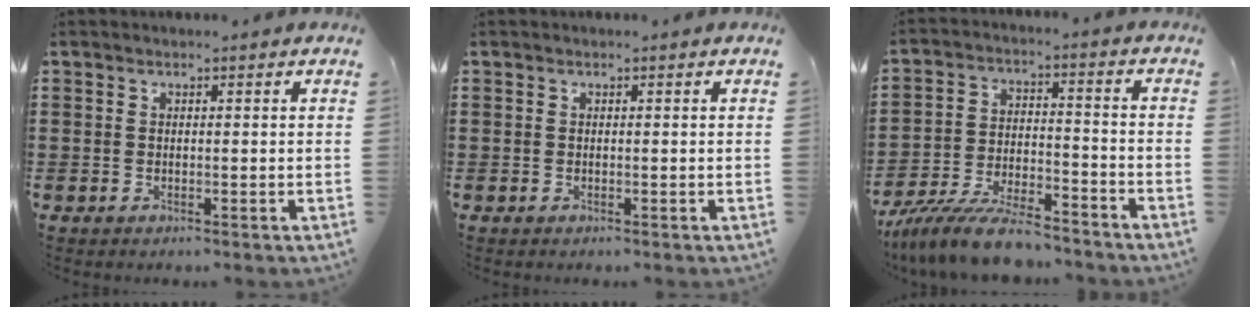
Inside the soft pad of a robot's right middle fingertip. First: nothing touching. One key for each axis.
{"total": 0.0}
{"total": 10.0, "fx": -8.9, "fy": 1.5, "fz": 4.2, "tx": -0.083, "ty": 0.017, "tz": -0.173}